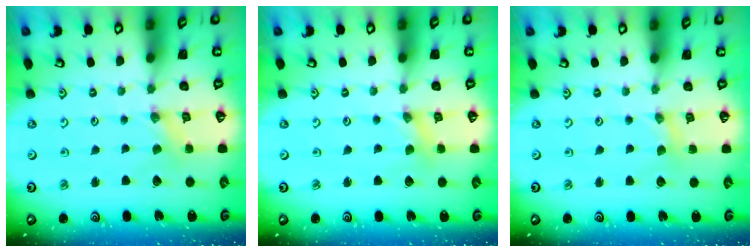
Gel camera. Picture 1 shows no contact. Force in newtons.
{"total": 1.1, "press": 1.1, "slide": 0.2}
{"total": 0.8, "press": 0.8, "slide": 0.2}